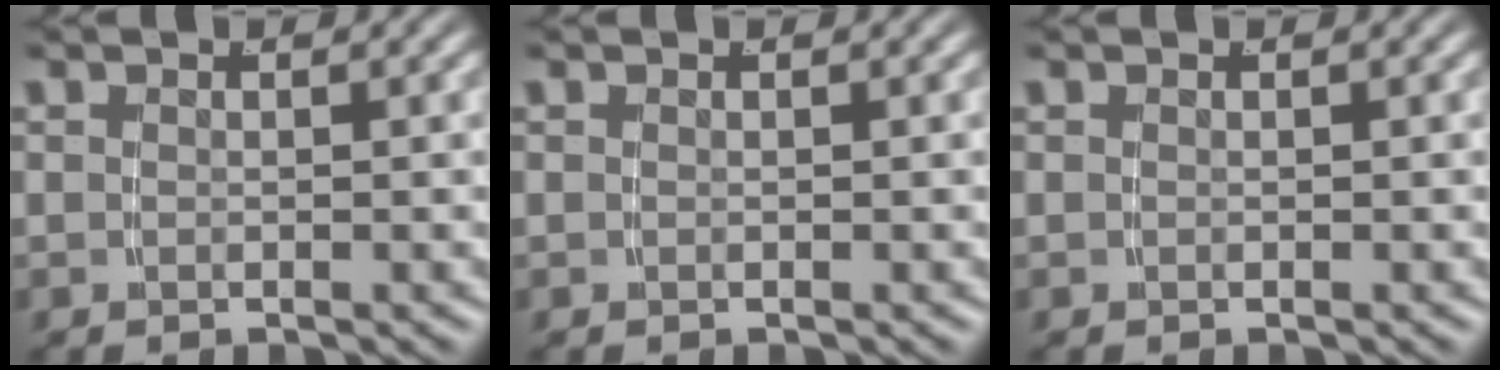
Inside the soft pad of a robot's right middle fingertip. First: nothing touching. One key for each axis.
{"total": 0.0}
{"total": 0.0}